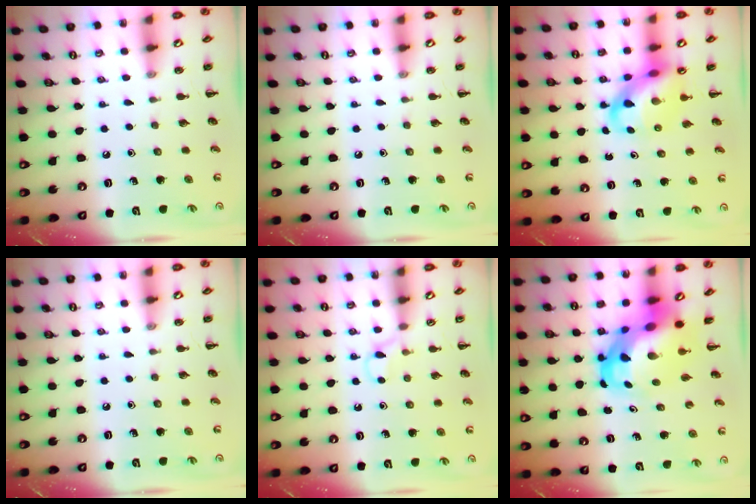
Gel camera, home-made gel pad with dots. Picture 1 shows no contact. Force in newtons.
{"total": 0.0}
{"total": 10.6, "press": 10.2, "slide": 3.0}
{"total": 0.0}
{"total": 4.1, "press": 3.9, "slide": 1.4}
{"total": 9.4, "press": 9.1, "slide": 2.6}